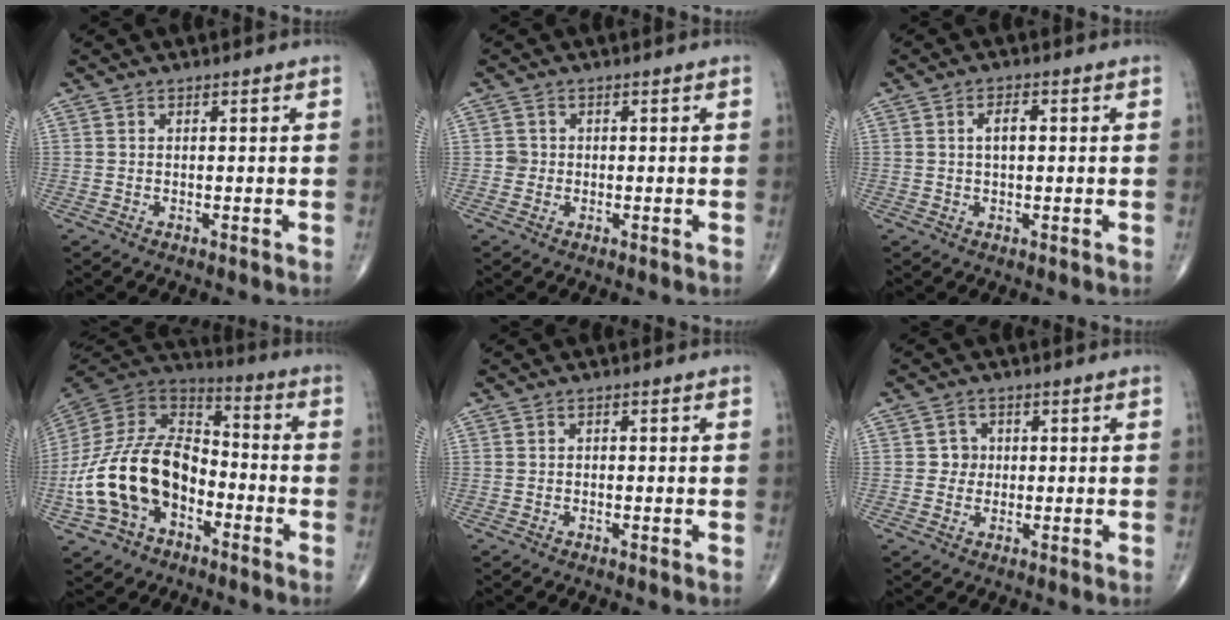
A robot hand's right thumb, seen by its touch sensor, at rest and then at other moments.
{"total": 1.5, "force": [-0.1, 1.5, 0.2], "torque": [0.005, 0.005, -0.003]}
{"total": 2.9, "force": [0.4, 1.4, 2.5], "torque": [-0.043, 0.006, 0.005]}
{"total": 20.9, "force": [-6.5, 13.8, 14.3], "torque": [-0.260, 0.060, -0.120]}
{"total": 0.0}
{"total": 2.7, "force": [0.1, 2.7, 0.6], "torque": [0.011, 0.007, -0.004]}